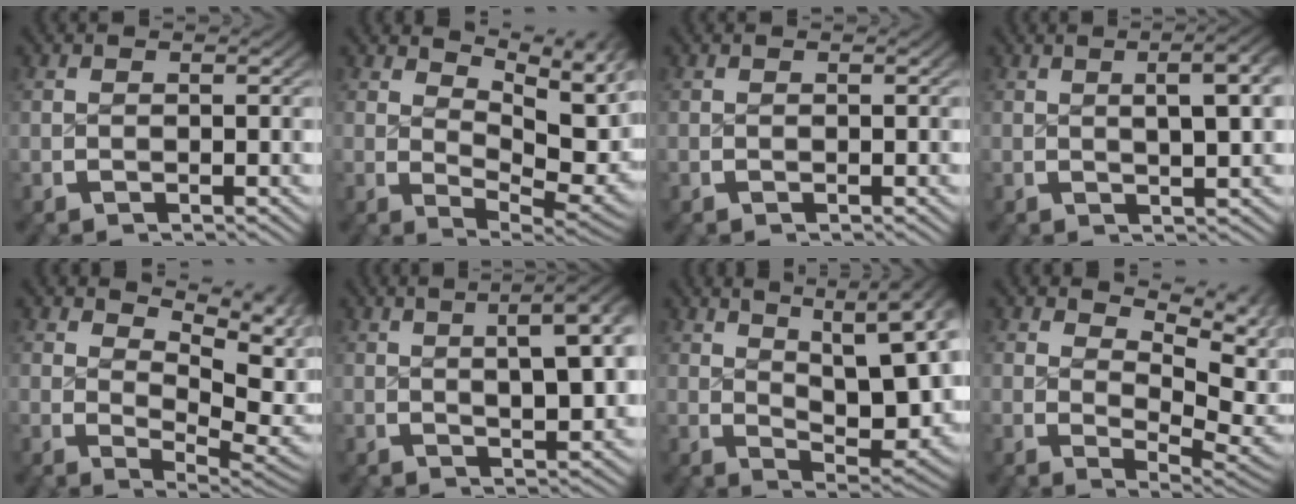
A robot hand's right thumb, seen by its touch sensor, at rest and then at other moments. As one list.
[{"total": 9.0, "force": [2.6, 5.2, 6.9], "torque": [-0.089, -0.018, 0.052]}, {"total": 0.0}, {"total": 6.3, "force": [2.3, 2.4, 5.3], "torque": [-0.049, 0.020, 0.027]}, {"total": 7.2, "force": [2.1, 4.2, 5.5], "torque": [-0.067, -0.017, 0.041]}, {"total": 7.3, "force": [3.0, 3.0, 6.0], "torque": [-0.053, 0.023, 0.035]}, {"total": 11.8, "force": [3.7, 6.0, 9.5], "torque": [-0.115, -0.010, 0.056]}, {"total": 6.4, "force": [1.9, 3.7, 4.8], "torque": [-0.058, -0.020, 0.039]}]